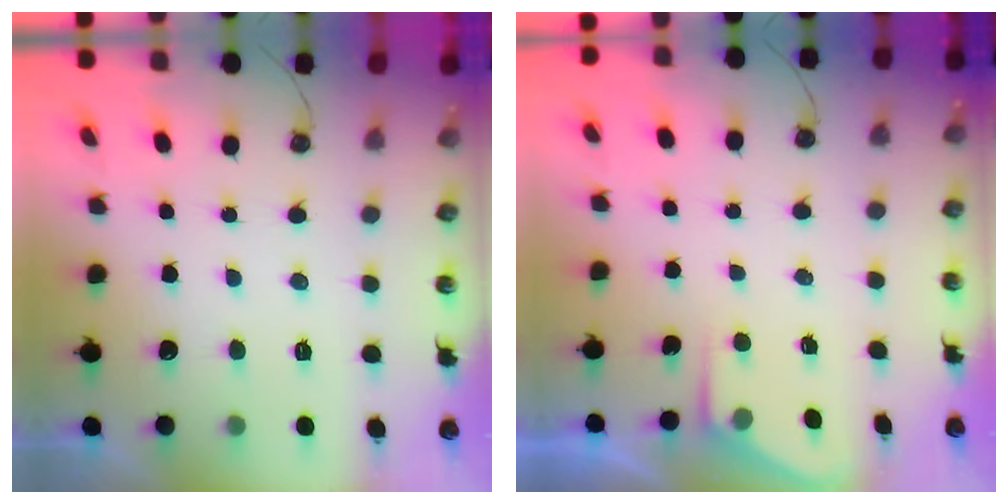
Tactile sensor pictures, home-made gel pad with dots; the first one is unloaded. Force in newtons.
{"total": 2.6, "press": 2.5, "slide": 0.4}